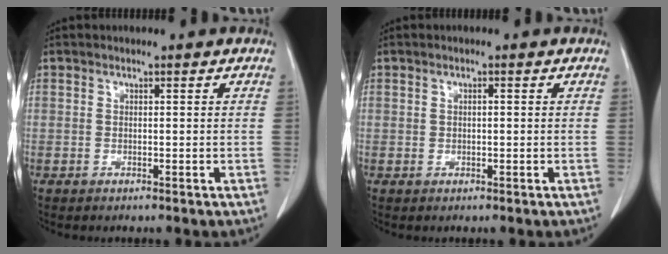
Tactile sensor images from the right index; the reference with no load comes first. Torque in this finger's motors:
{"motor_torque": [-0.01, -0.01, 0.07, 0.00]}